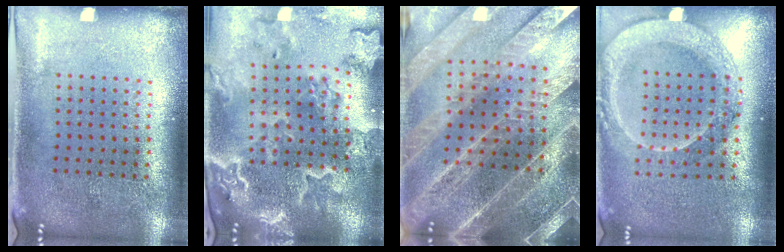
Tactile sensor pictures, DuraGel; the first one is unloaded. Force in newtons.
{"total": 4.0, "press": 3.4, "slide": 2.1}
{"total": 3.9, "press": 3.6, "slide": 1.5}
{"total": 2.0, "press": 1.8, "slide": 0.7}